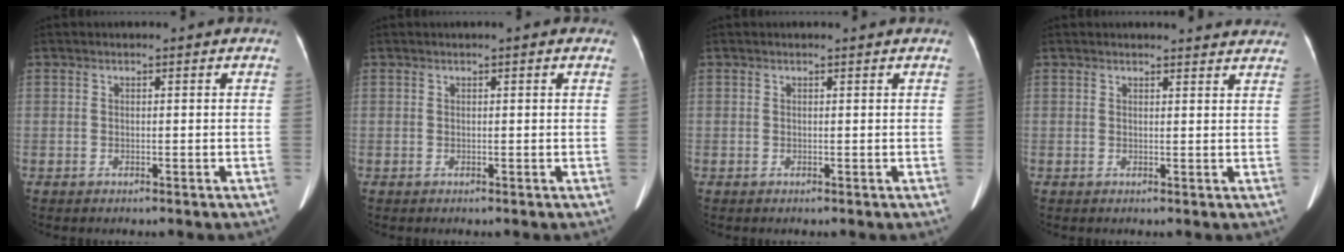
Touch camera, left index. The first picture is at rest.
{"total": 1.0, "force": [0.6, 0.1, 0.8], "torque": [-0.012, 0.005, 0.005]}
{"total": 0.6, "force": [0.5, 0.0, 0.1], "torque": [-0.006, 0.003, 0.006]}
{"total": 6.3, "force": [6.2, 0.9, 1.1], "torque": [-0.003, -0.004, 0.048]}